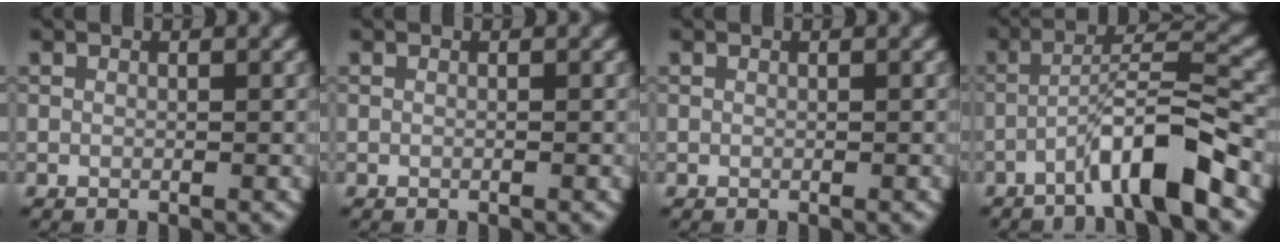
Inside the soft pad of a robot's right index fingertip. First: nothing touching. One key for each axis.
{"total": 0.0}
{"total": 0.0}
{"total": 6.7, "fx": -3.8, "fy": 0.7, "fz": 5.4, "tx": -0.087, "ty": 0.021, "tz": -0.072}